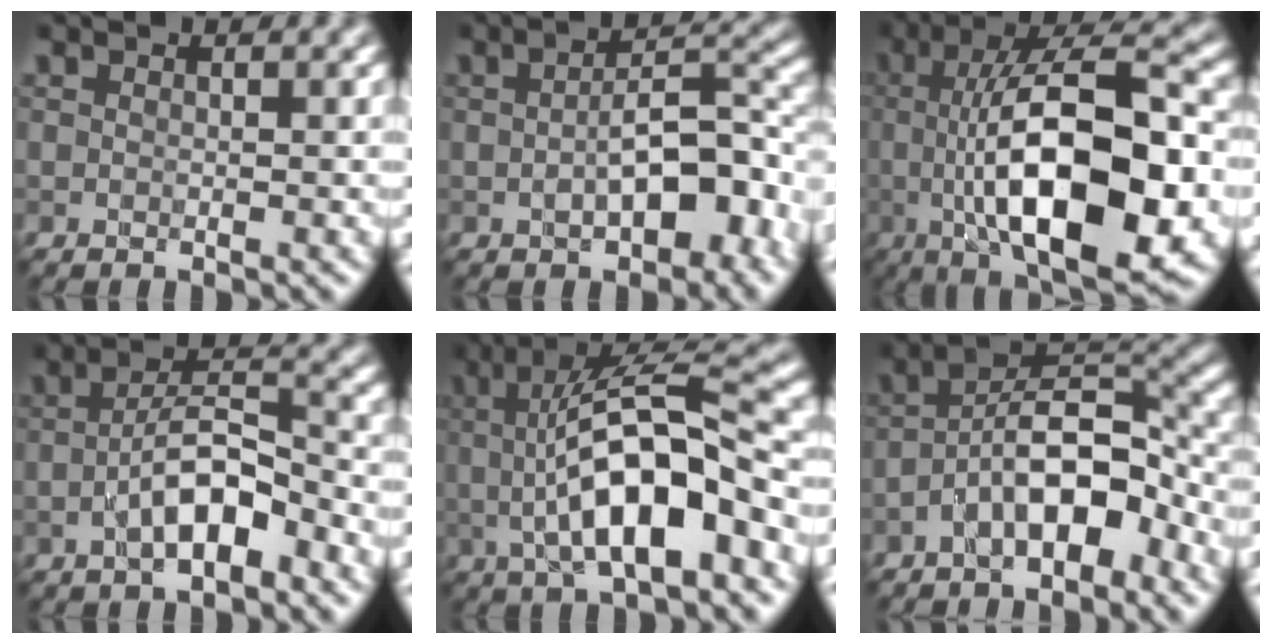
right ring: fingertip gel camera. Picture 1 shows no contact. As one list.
[{"total": 7.4, "force": [-1.7, 3.4, 6.3], "torque": [-0.093, 0.008, -0.028]}, {"total": 15.6, "force": [-1.9, 5.5, 14.5], "torque": [-0.214, 0.014, -0.031]}, {"total": 5.6, "force": [-2.4, 2.0, 4.6], "torque": [-0.082, 0.012, -0.045]}, {"total": 11.3, "force": [-0.6, 3.5, 10.7], "torque": [-0.170, 0.022, -0.015]}, {"total": 7.1, "force": [-3.6, 2.9, 5.4], "torque": [-0.089, 0.021, -0.068]}]